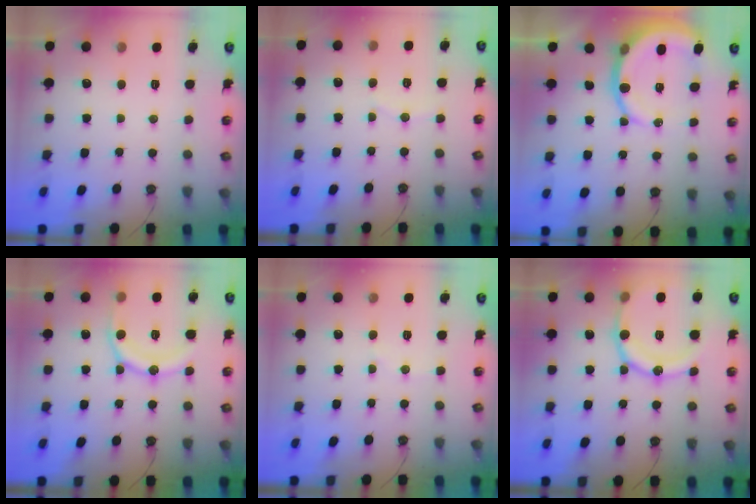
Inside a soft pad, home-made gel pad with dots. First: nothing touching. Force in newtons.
{"total": 3.6, "press": 3.6, "slide": 0.2}
{"total": 11.7, "press": 11.5, "slide": 2.2}
{"total": 14.6, "press": 14.5, "slide": 1.6}
{"total": 4.2, "press": 4.2, "slide": 0.4}
{"total": 18.2, "press": 17.9, "slide": 3.3}